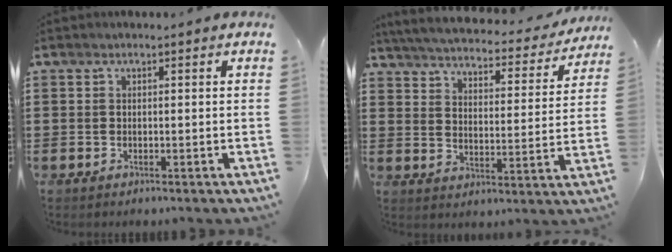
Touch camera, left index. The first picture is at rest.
{"total": 4.1, "force": [4.0, 0.1, 1.2], "torque": [-0.046, -0.031, 0.061]}